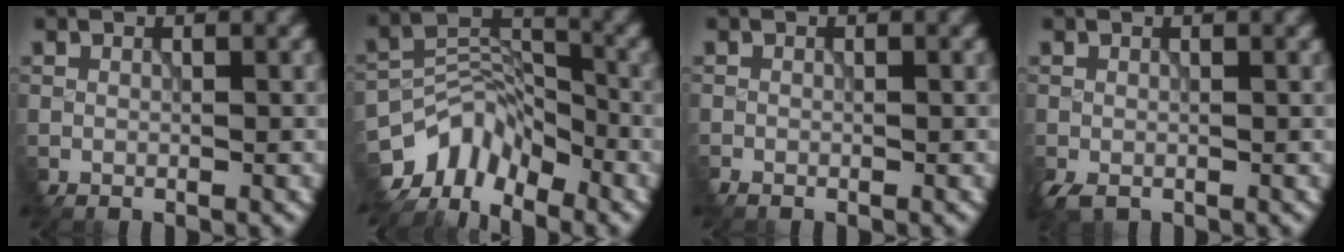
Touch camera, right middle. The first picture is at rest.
{"total": 6.5, "force": [-5.4, 3.2, 1.5], "torque": [-0.006, 0.000, -0.114]}
{"total": 0.6, "force": [-0.6, 0.0, 0.0], "torque": [-0.002, -0.001, -0.013]}
{"total": 1.2, "force": [-0.5, 0.8, 0.6], "torque": [-0.022, -0.002, -0.013]}